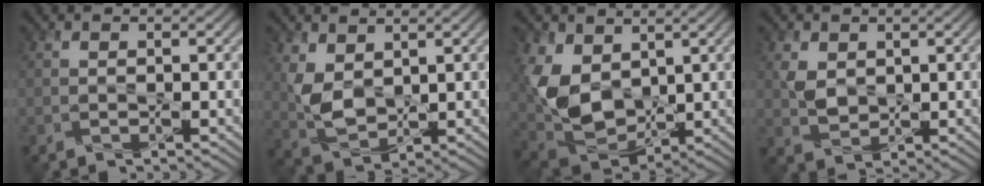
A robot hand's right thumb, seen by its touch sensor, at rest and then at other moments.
{"total": 5.3, "force": [1.9, 3.3, 3.6], "torque": [-0.091, -0.007, 0.042]}
{"total": 9.7, "force": [2.2, 6.7, 6.7], "torque": [-0.188, -0.007, 0.046]}
{"total": 3.2, "force": [1.0, 2.3, 1.8], "torque": [-0.049, -0.003, 0.022]}